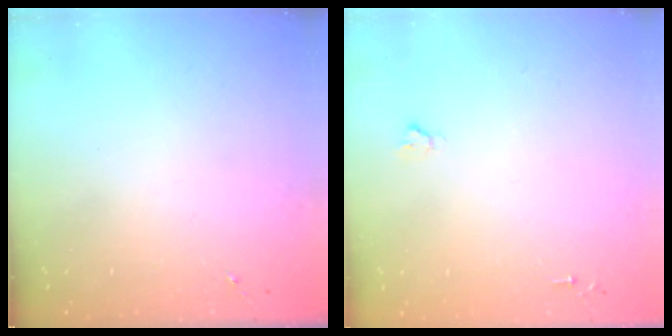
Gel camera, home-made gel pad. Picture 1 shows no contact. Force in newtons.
{"total": 1.6, "press": 1.6, "slide": 0.2}